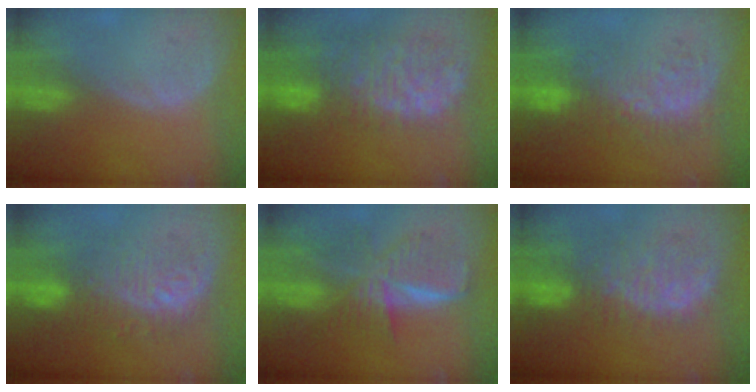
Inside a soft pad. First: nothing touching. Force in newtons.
{"total": 12.2, "press": 10.1, "slide": 6.9}
{"total": 8.7, "press": 8.6, "slide": 1.4}
{"total": 9.5, "press": 9.5, "slide": 0.5}
{"total": 9.1, "press": 9.1, "slide": 0.6}
{"total": 10.4, "press": 9.4, "slide": 4.5}